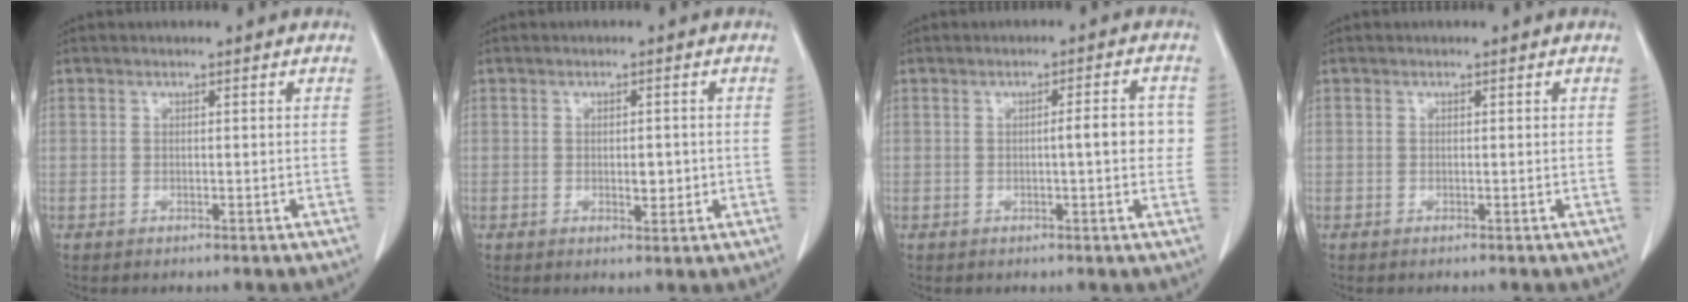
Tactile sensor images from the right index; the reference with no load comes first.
{"total": 2.5, "force": [-0.2, 1.2, 2.2], "torque": [-0.034, -0.002, 0.000]}
{"total": 4.2, "force": [-0.1, 0.7, 4.2], "torque": [-0.055, 0.006, -0.003]}
{"total": 0.0}